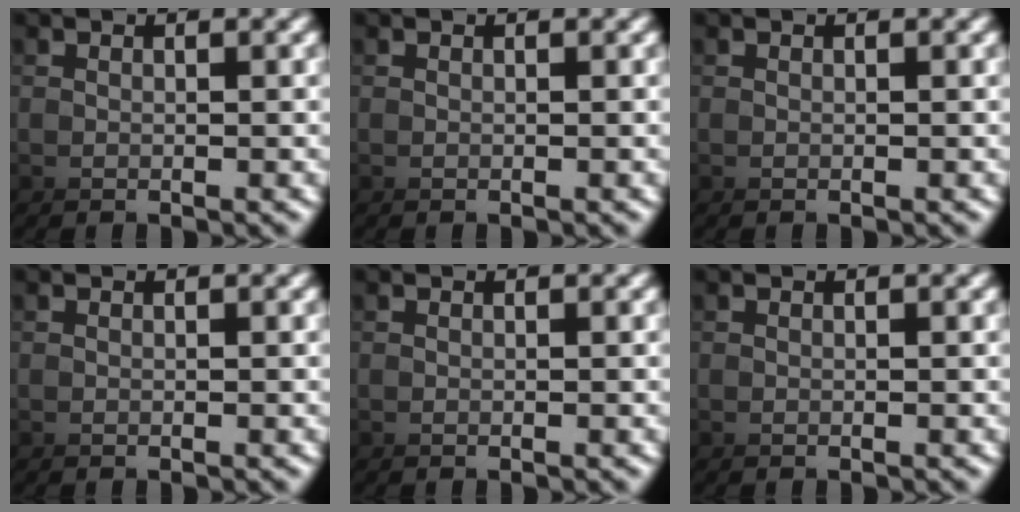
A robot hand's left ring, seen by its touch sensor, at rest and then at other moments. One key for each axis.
{"total": 0.0}
{"total": 0.0}
{"total": 0.0}
{"total": 0.0}
{"total": 0.0}